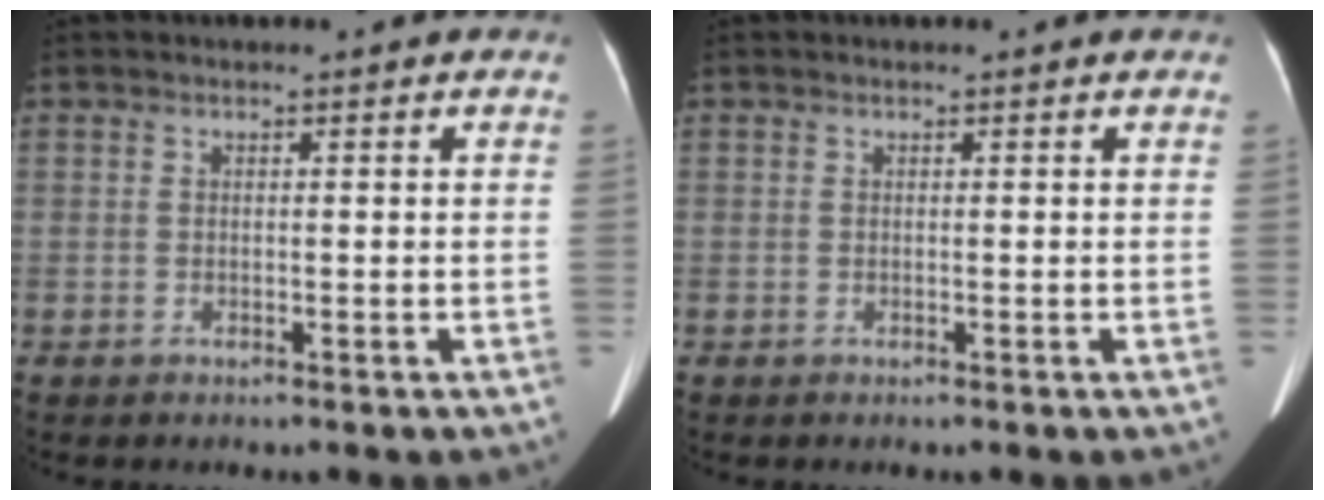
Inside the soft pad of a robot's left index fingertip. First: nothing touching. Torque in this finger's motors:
{"motor_torque": [0.02, -0.10, -0.03, -0.01]}